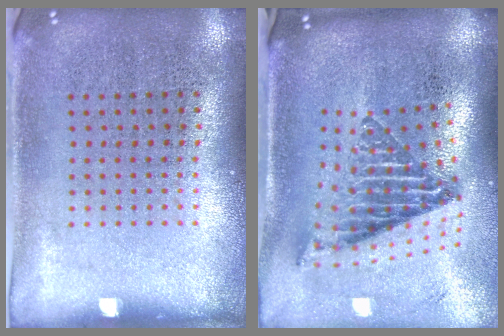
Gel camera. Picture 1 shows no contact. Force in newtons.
{"total": 2.3, "press": 1.5, "slide": 1.7}